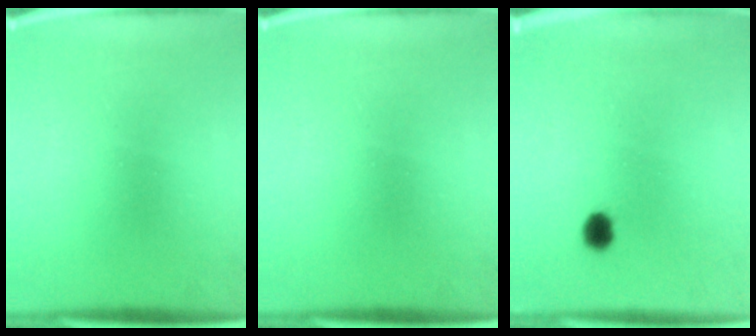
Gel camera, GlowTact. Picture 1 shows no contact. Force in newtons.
{"total": 0.0}
{"total": 3.1}